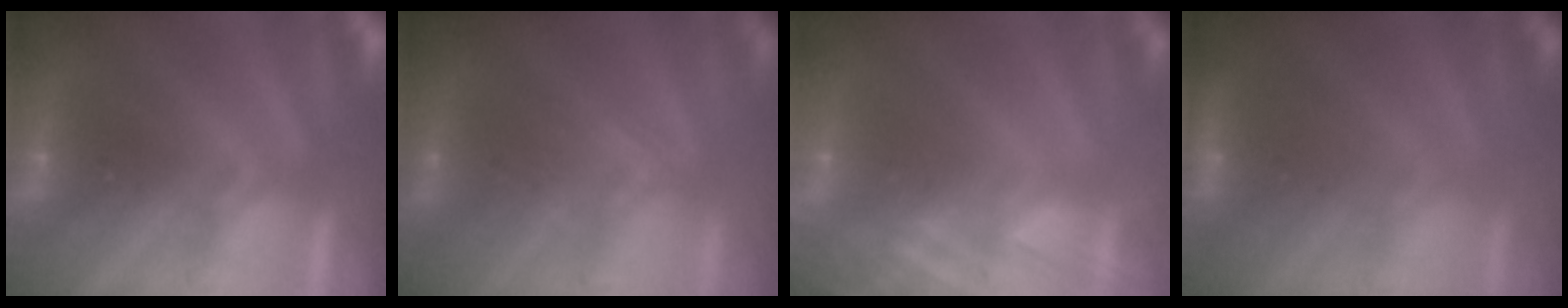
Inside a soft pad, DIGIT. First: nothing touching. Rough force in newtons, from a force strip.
{"total": 2.5}
{"total": 8.3}
{"total": 3.0}